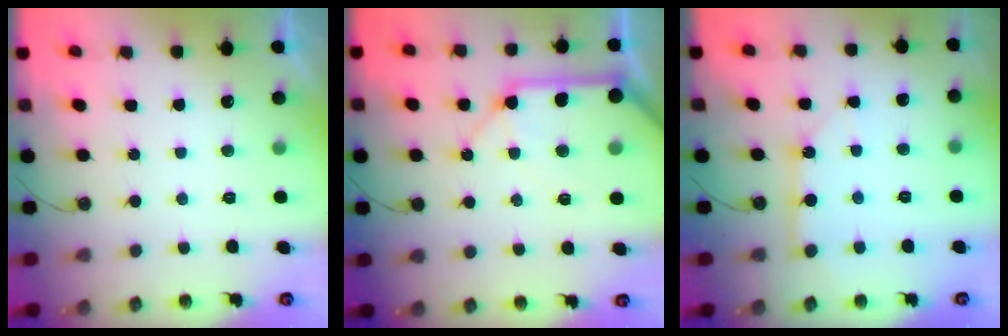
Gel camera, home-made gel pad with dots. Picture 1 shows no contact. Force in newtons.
{"total": 15.2, "press": 15.0, "slide": 2.2}
{"total": 4.8, "press": 4.8, "slide": 0.5}